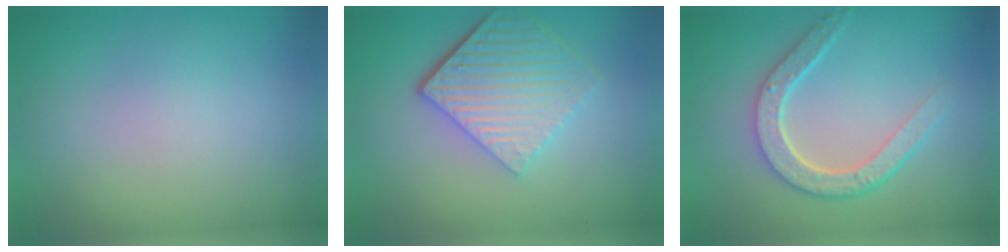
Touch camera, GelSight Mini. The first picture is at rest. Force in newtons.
{"total": 5.8, "press": 4.3, "slide": 3.9}
{"total": 4.6, "press": 3.6, "slide": 2.8}